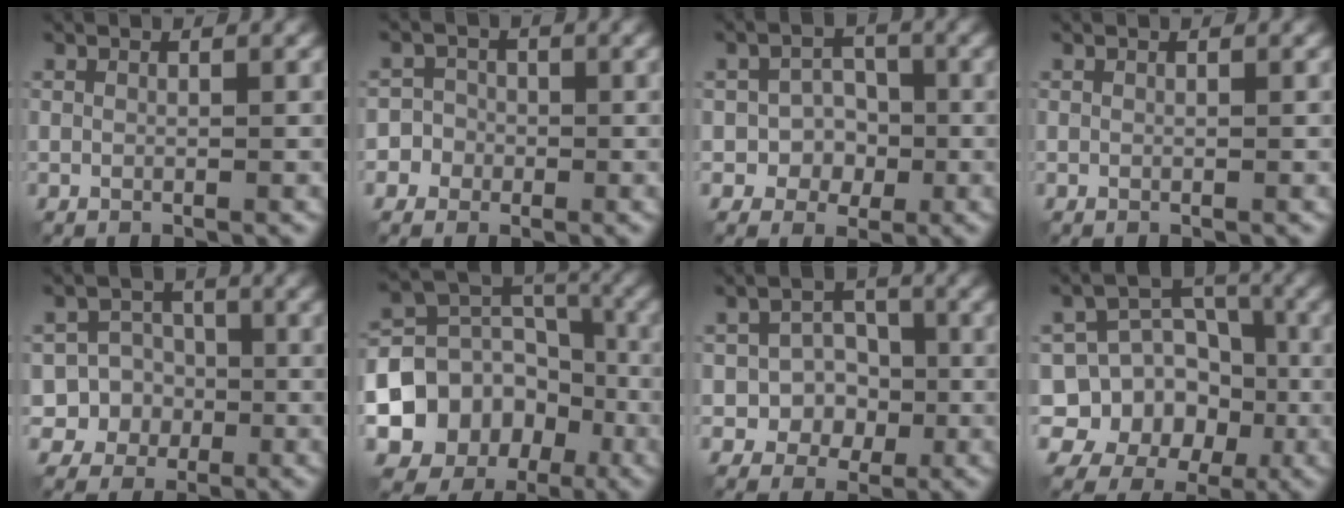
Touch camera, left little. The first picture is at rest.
{"total": 3.8, "force": [-1.7, 3.4, 0.3], "torque": [0.023, 0.005, -0.046]}
{"total": 3.3, "force": [-0.9, 2.9, 1.3], "torque": [-0.001, 0.005, -0.028]}
{"total": 0.0}
{"total": 5.8, "force": [-1.8, 5.5, 0.7], "torque": [0.008, 0.011, -0.045]}
{"total": 9.5, "force": [-3.9, 7.8, 3.7], "torque": [-0.064, 0.002, -0.077]}
{"total": 4.2, "force": [-1.2, 3.7, 1.7], "torque": [0.002, 0.008, -0.035]}
{"total": 10.3, "force": [-3.3, 9.3, 3.1], "torque": [-0.051, 0.024, -0.074]}